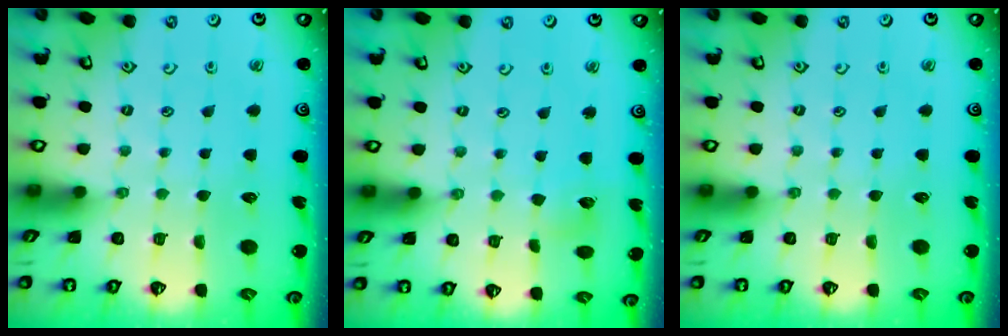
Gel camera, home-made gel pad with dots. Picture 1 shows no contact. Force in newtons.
{"total": 3.3, "press": 3.3, "slide": 0.3}
{"total": 0.0}